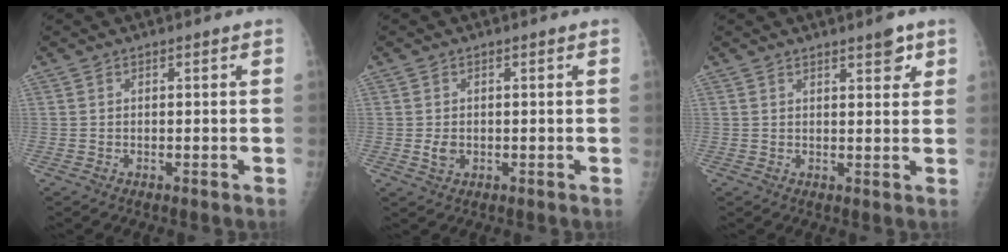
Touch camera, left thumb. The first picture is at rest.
{"total": 2.2, "force": [-0.2, 1.7, 1.4], "torque": [-0.020, -0.001, -0.001]}
{"total": 3.6, "force": [2.3, 1.2, 2.5], "torque": [-0.021, -0.012, 0.029]}